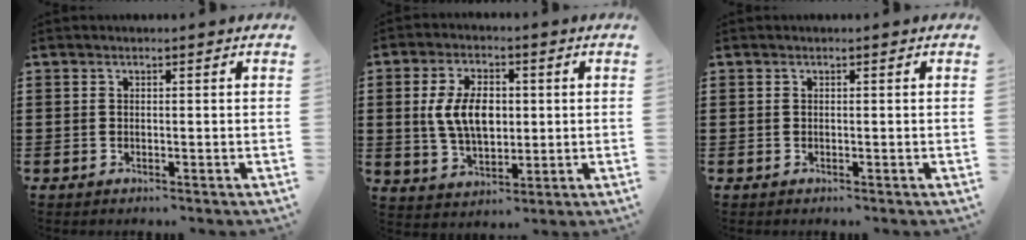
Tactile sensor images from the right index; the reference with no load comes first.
{"total": 8.0, "force": [0.8, 4.8, 6.4], "torque": [-0.142, 0.005, 0.006]}
{"total": 0.0}